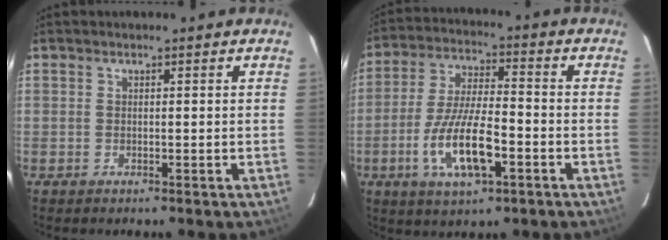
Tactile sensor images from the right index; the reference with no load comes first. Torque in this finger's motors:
{"motor_torque": [1.34, -0.80, 0.44, 0.21]}